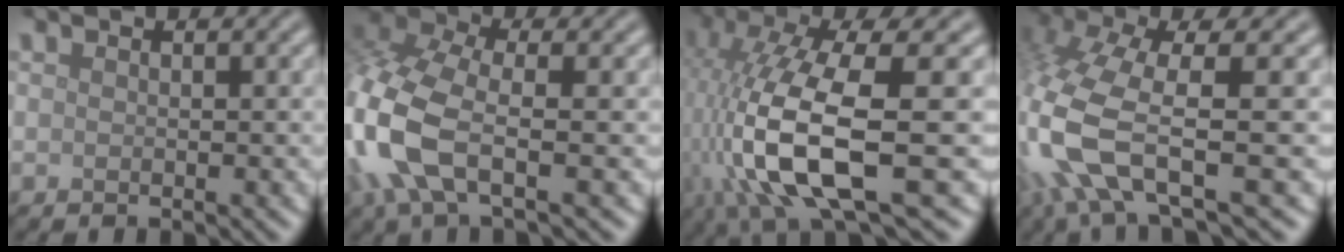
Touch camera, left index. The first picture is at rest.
{"total": 9.0, "force": [-2.5, 4.6, 7.3], "torque": [-0.185, -0.004, -0.065]}
{"total": 12.6, "force": [-2.4, 4.3, 11.6], "torque": [-0.253, -0.017, -0.040]}
{"total": 9.8, "force": [-2.2, 3.6, 8.9], "torque": [-0.215, -0.014, -0.043]}